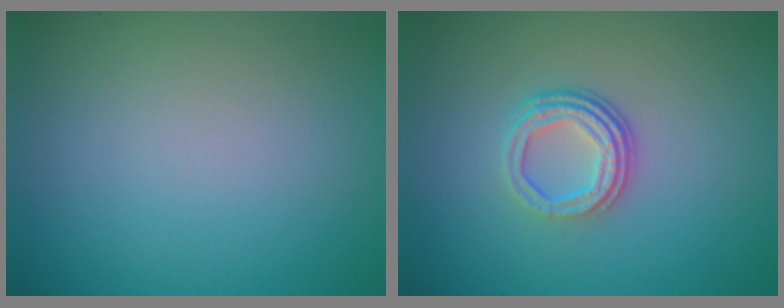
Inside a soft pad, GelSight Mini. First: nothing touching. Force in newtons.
{"total": 3.5, "press": 2.5, "slide": 2.5}